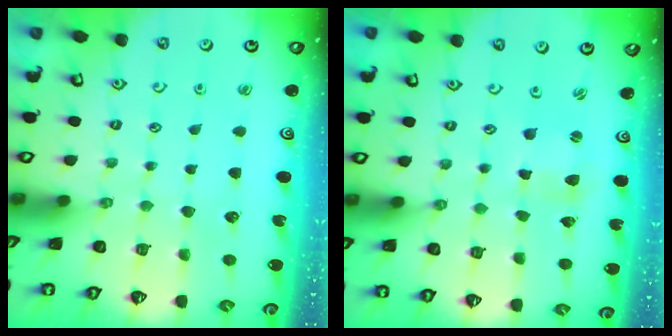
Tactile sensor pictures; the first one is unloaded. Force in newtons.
{"total": 2.1, "press": 2.1, "slide": 0.3}